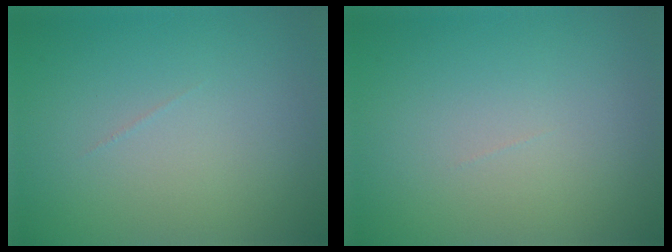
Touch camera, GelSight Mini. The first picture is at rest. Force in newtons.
{"total": 0.0}